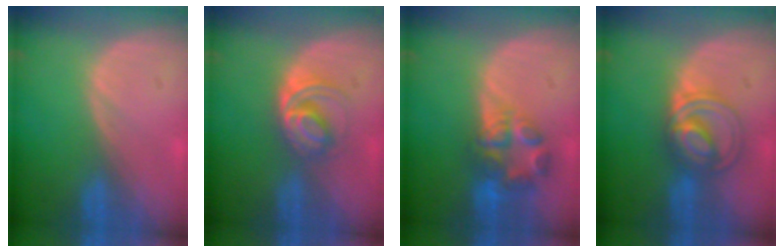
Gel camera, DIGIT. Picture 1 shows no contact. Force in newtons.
{"total": 5.2, "press": 4.9, "slide": 1.7}
{"total": 6.9, "press": 6.0, "slide": 3.4}
{"total": 6.2, "press": 6.2, "slide": 0.2}